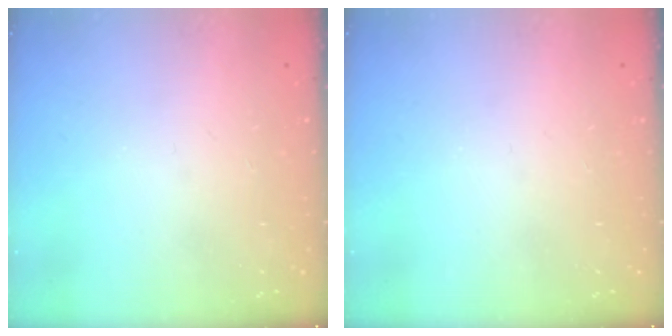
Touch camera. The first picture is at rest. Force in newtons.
{"total": 0.0}